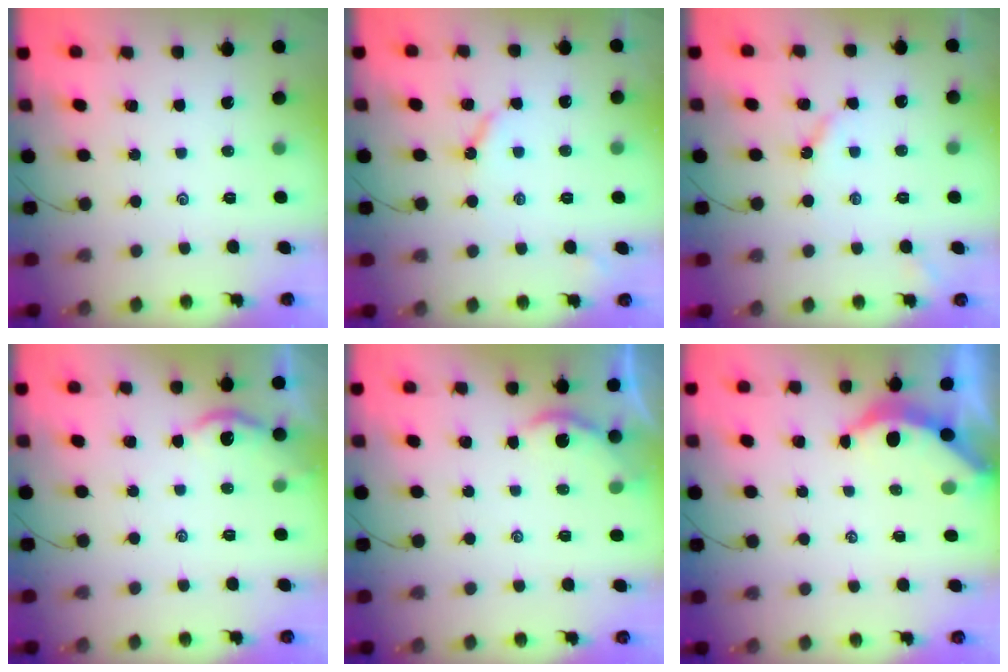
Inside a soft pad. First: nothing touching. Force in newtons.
{"total": 4.3, "press": 4.2, "slide": 0.7}
{"total": 4.1, "press": 4.0, "slide": 0.6}
{"total": 4.6, "press": 4.6, "slide": 0.6}
{"total": 2.3, "press": 2.3, "slide": 0.3}
{"total": 4.0, "press": 3.9, "slide": 0.5}